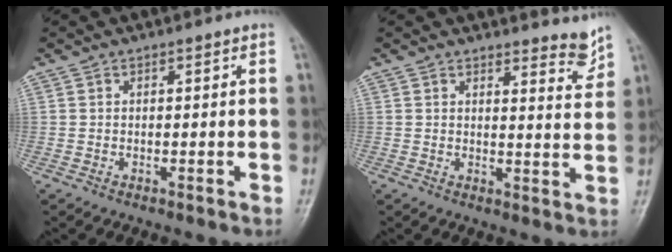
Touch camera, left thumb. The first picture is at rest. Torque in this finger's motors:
{"motor_torque": [0.03, 0.01, -0.20, -0.20, 0.03]}